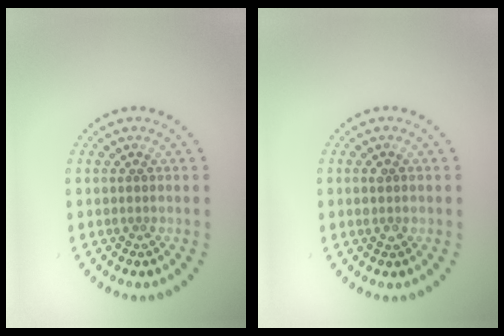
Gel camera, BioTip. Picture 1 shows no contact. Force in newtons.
{"total": 1.1, "press": 1.1, "slide": 0.2}